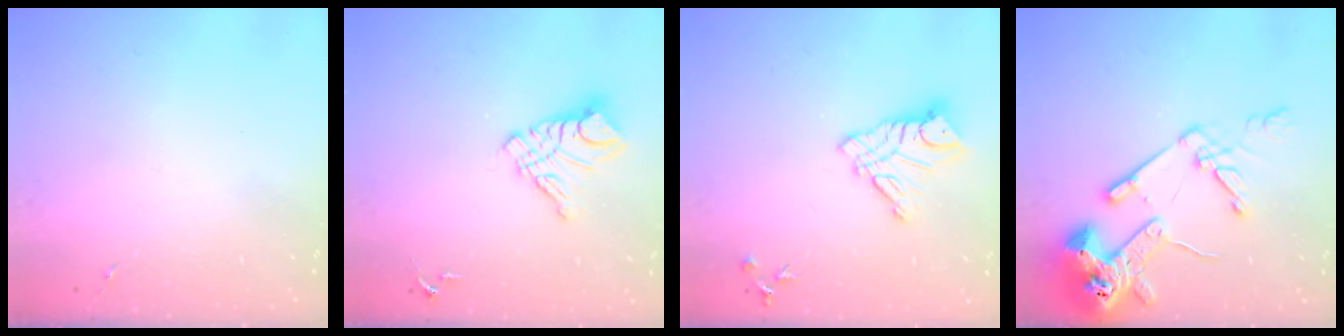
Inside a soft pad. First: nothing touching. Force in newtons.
{"total": 12.1, "press": 12.0, "slide": 1.1}
{"total": 11.6, "press": 11.6, "slide": 0.7}
{"total": 17.2, "press": 17.1, "slide": 2.2}